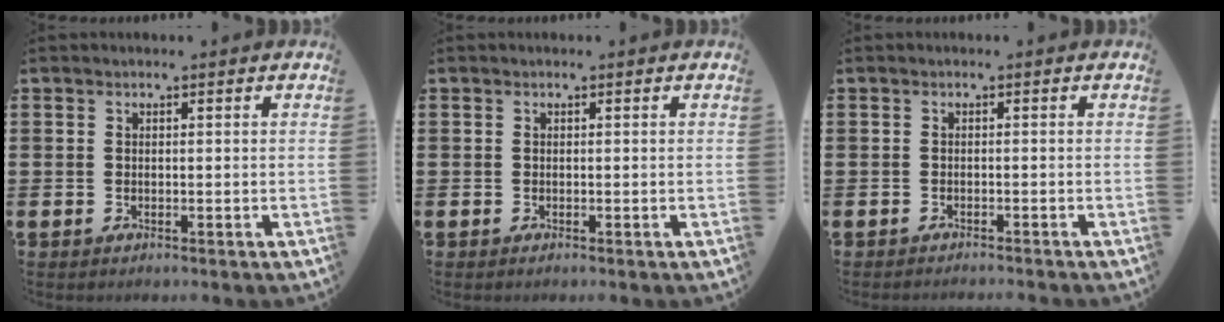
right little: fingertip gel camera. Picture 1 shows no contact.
{"total": 0.0}
{"total": 0.7, "force": [-0.6, -0.2, 0.0], "torque": [0.001, 0.000, -0.014]}